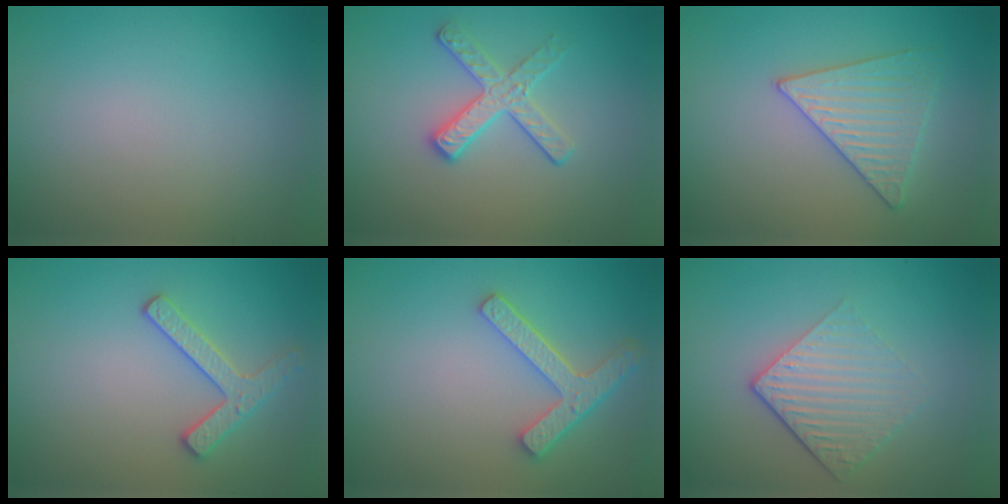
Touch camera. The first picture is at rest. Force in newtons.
{"total": 2.8, "press": 2.6, "slide": 1.1}
{"total": 3.5, "press": 3.4, "slide": 0.6}
{"total": 2.5, "press": 2.4, "slide": 0.5}
{"total": 4.3, "press": 3.4, "slide": 2.6}
{"total": 4.3, "press": 2.8, "slide": 3.2}